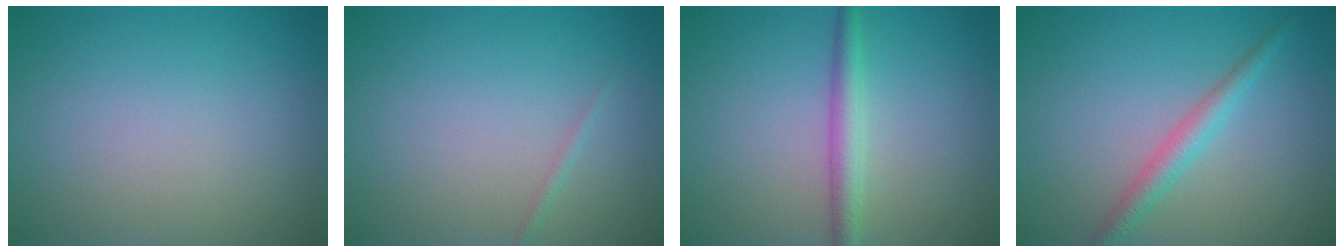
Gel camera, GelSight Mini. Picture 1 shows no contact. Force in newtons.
{"total": 0.6, "press": 0.5, "slide": 0.0}
{"total": 2.5, "press": 2.5, "slide": 0.0}
{"total": 2.3, "press": 2.3, "slide": 0.1}